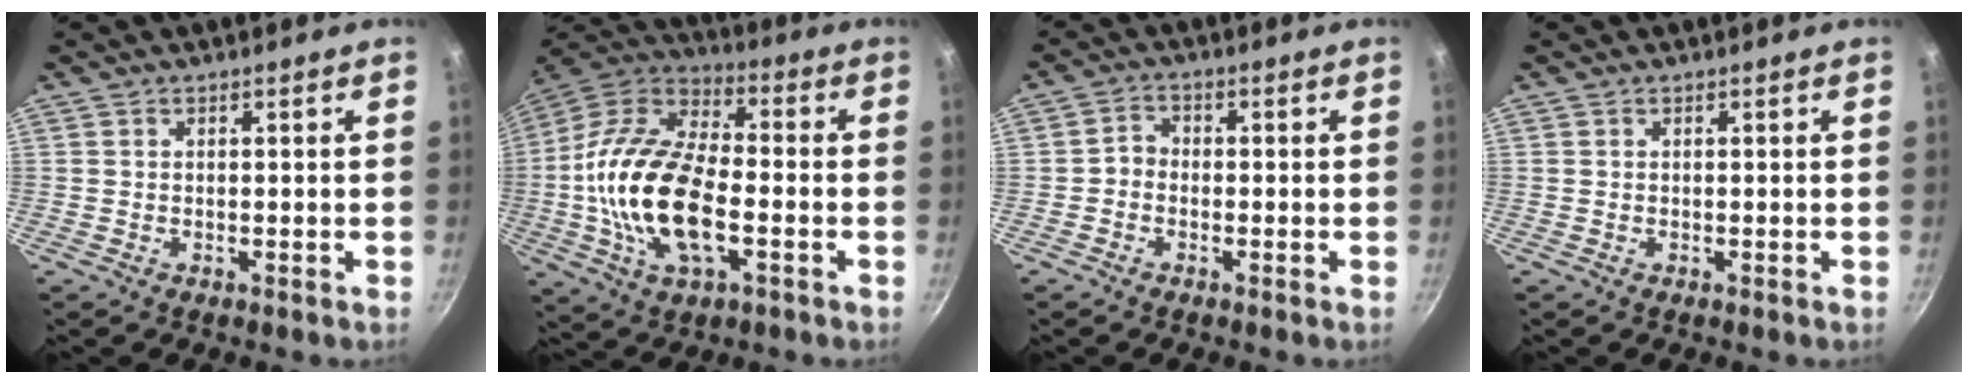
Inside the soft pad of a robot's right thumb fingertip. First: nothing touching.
{"total": 21.2, "force": [-3.7, 10.9, 17.8], "torque": [-0.332, 0.032, -0.082]}
{"total": 2.5, "force": [-1.0, 1.9, 1.1], "torque": [-0.015, 0.019, -0.027]}
{"total": 0.0}